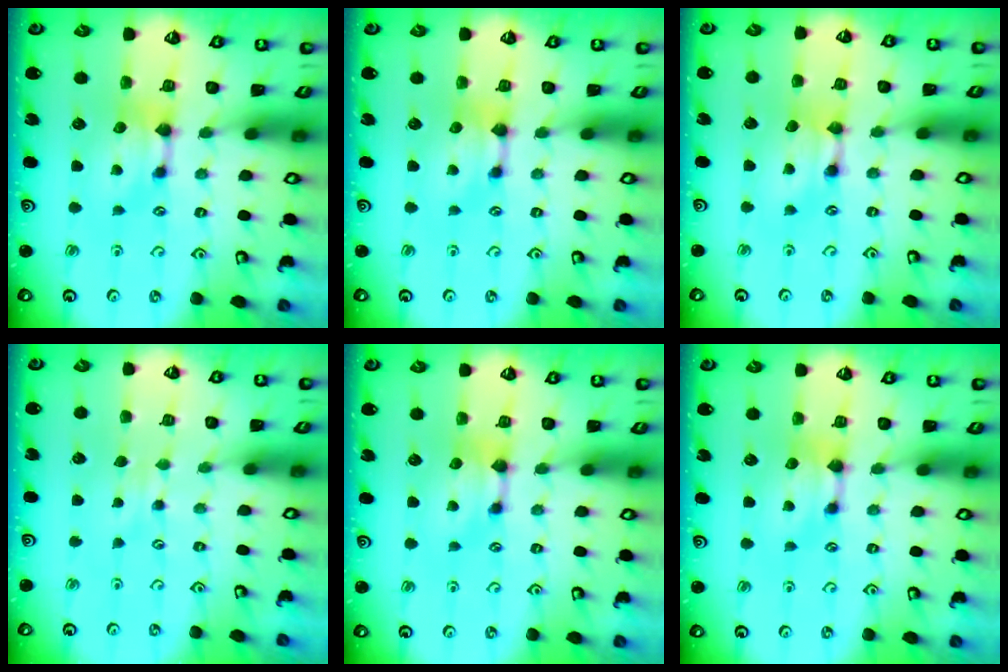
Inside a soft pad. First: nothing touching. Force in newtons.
{"total": 0.0}
{"total": 1.7, "press": 1.7, "slide": 0.1}
{"total": 2.4, "press": 2.4, "slide": 0.2}
{"total": 0.0}
{"total": 0.0}